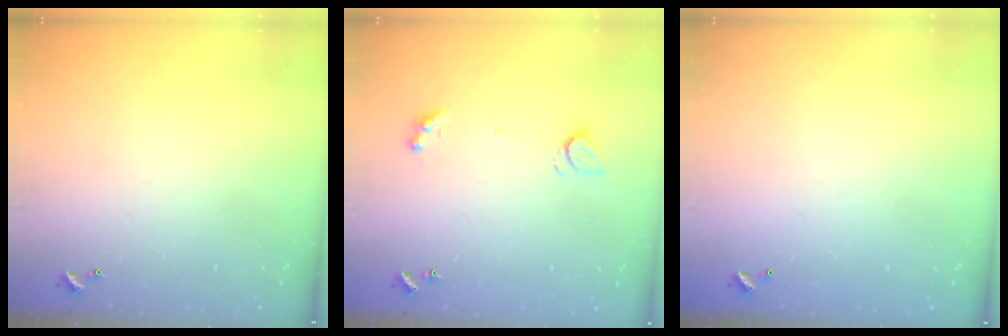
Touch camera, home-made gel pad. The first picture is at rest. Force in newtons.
{"total": 1.4, "press": 1.2, "slide": 0.6}
{"total": 2.8, "press": 2.8, "slide": 0.1}